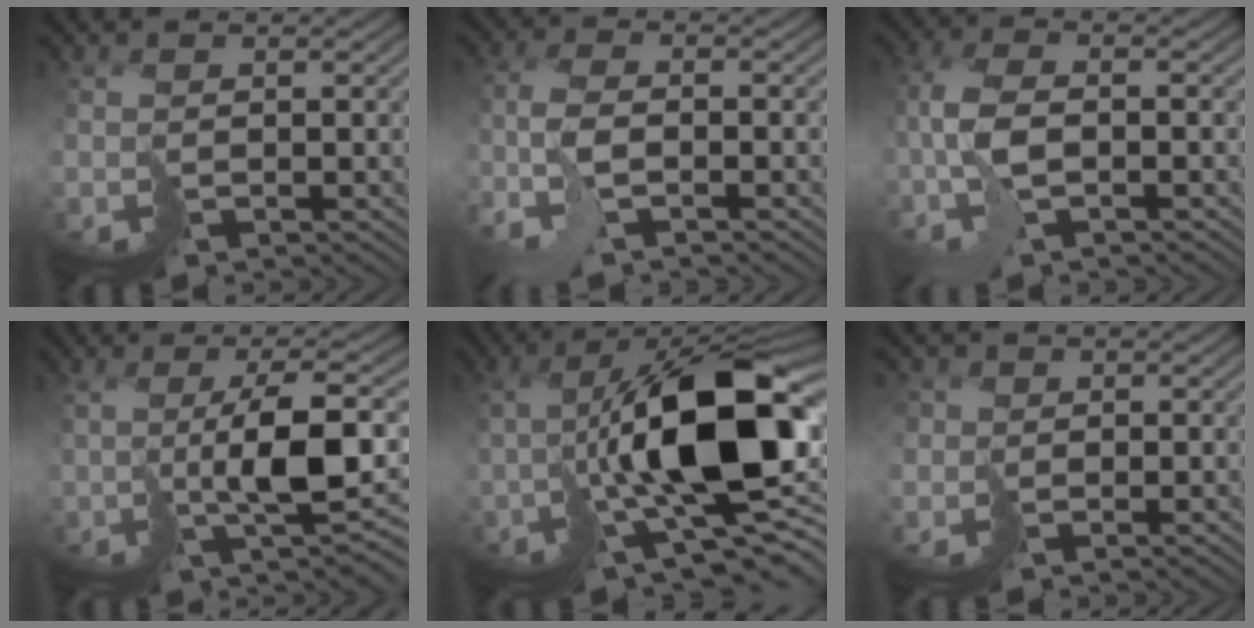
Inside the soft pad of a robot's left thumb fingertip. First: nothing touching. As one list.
[{"total": 4.5, "force": [-2.4, 0.9, 3.7], "torque": [-0.082, 0.003, -0.059]}, {"total": 5.2, "force": [-1.2, 1.8, 4.7], "torque": [-0.108, 0.011, -0.030]}, {"total": 7.8, "force": [0.3, 1.1, 7.7], "torque": [-0.124, 0.004, 0.009]}, {"total": 15.4, "force": [-0.5, 6.4, 14.0], "torque": [-0.236, -0.003, 0.000]}, {"total": 2.3, "force": [-0.2, 2.3, 0.3], "torque": [-0.010, 0.007, -0.021]}]